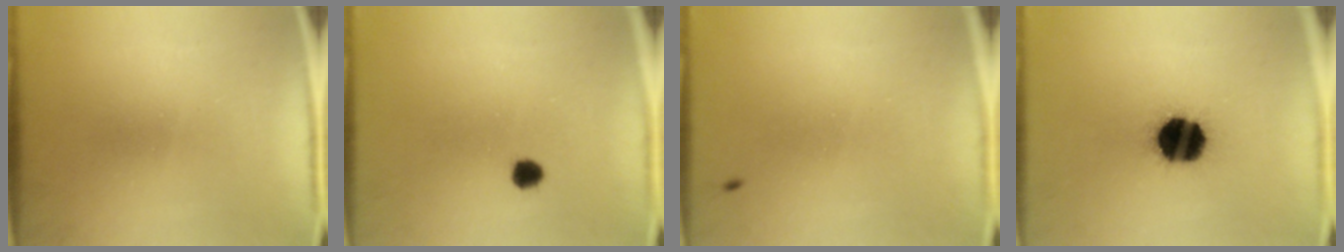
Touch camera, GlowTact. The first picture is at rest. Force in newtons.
{"total": 2.4}
{"total": 0.8}
{"total": 18.0}